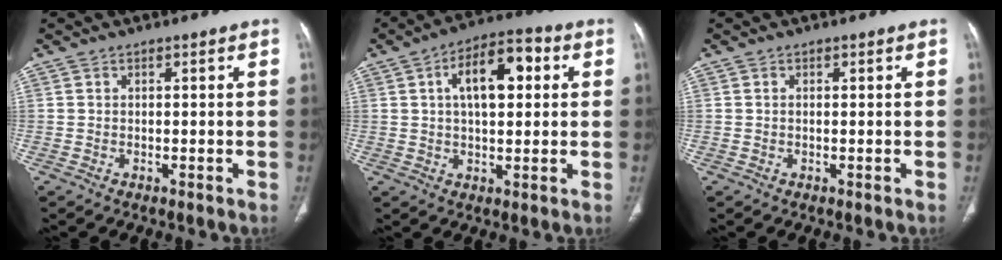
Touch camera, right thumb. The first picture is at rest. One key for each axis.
{"total": 11.8, "fx": 2.9, "fy": 5.9, "fz": 9.9, "tx": -0.143, "ty": 0.019, "tz": 0.039}
{"total": 0.0}